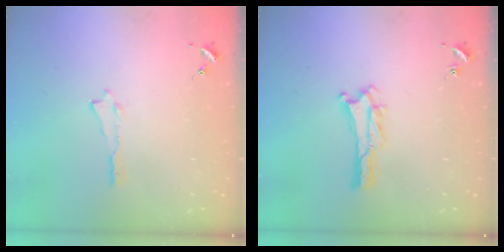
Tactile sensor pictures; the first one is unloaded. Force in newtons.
{"total": 1.3, "press": 1.3, "slide": 0.4}